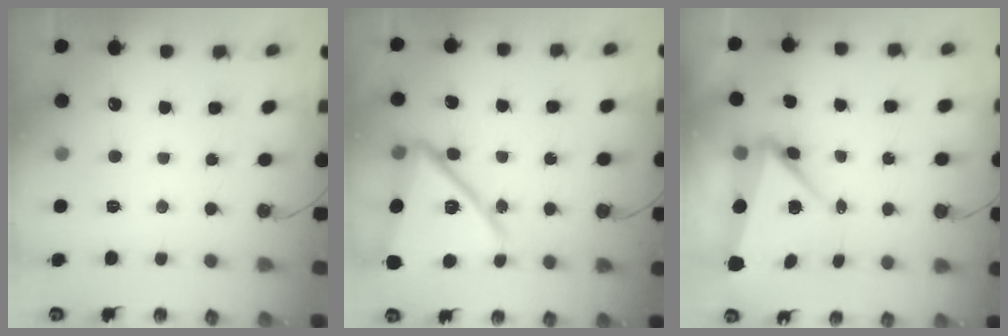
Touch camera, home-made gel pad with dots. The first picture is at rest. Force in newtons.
{"total": 17.4, "press": 17.3, "slide": 1.3}
{"total": 6.8, "press": 6.8, "slide": 0.2}